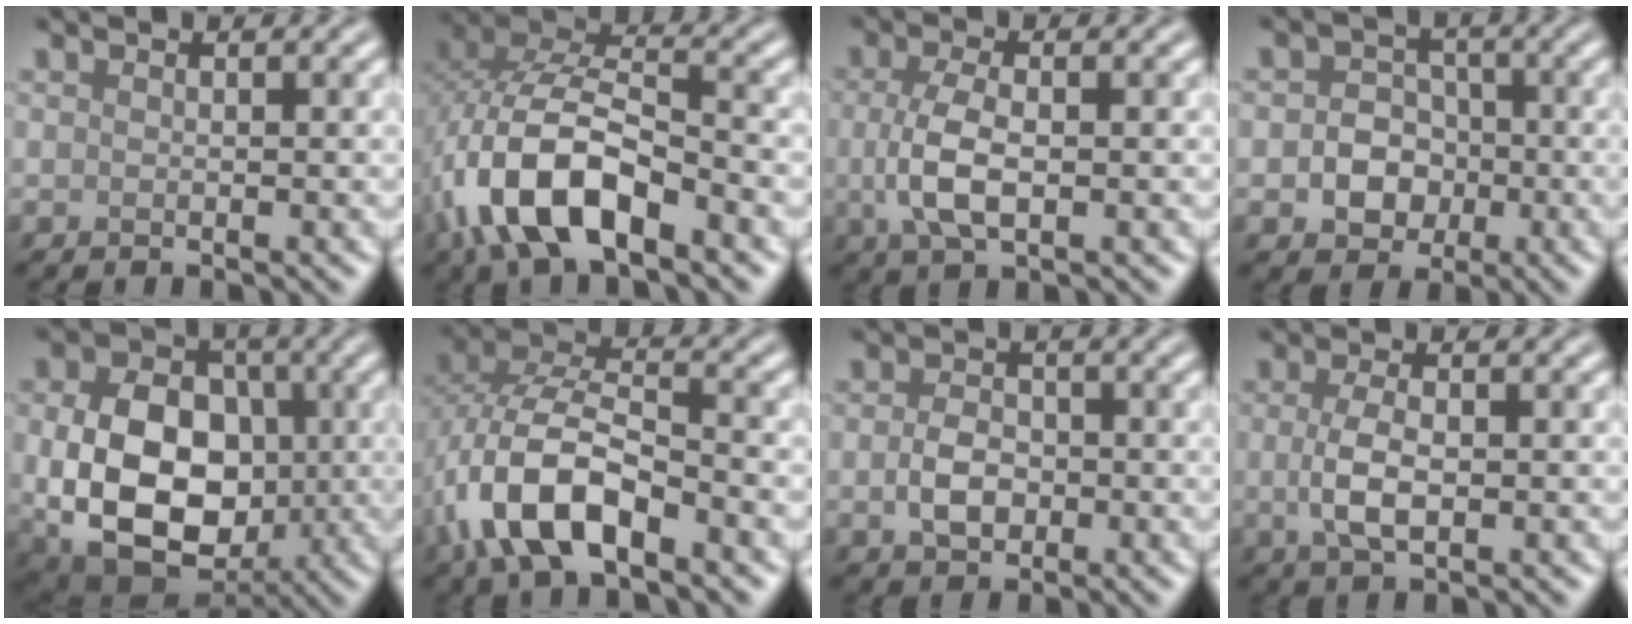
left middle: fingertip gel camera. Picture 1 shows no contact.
{"total": 10.1, "force": [-4.8, 4.5, 7.7], "torque": [-0.158, 0.014, -0.096]}
{"total": 4.1, "force": [-0.2, 1.7, 3.7], "torque": [-0.089, -0.001, -0.005]}
{"total": 3.9, "force": [-1.0, 3.3, 1.9], "torque": [-0.007, 0.000, -0.029]}
{"total": 12.4, "force": [-1.1, 9.0, 8.4], "torque": [-0.148, -0.021, -0.010]}
{"total": 8.9, "force": [-3.8, 4.2, 6.8], "torque": [-0.145, 0.009, -0.081]}
{"total": 2.8, "force": [-0.5, 2.0, 1.9], "torque": [-0.039, -0.001, -0.014]}
{"total": 3.2, "force": [-0.2, 1.3, 2.9], "torque": [-0.065, -0.002, -0.003]}